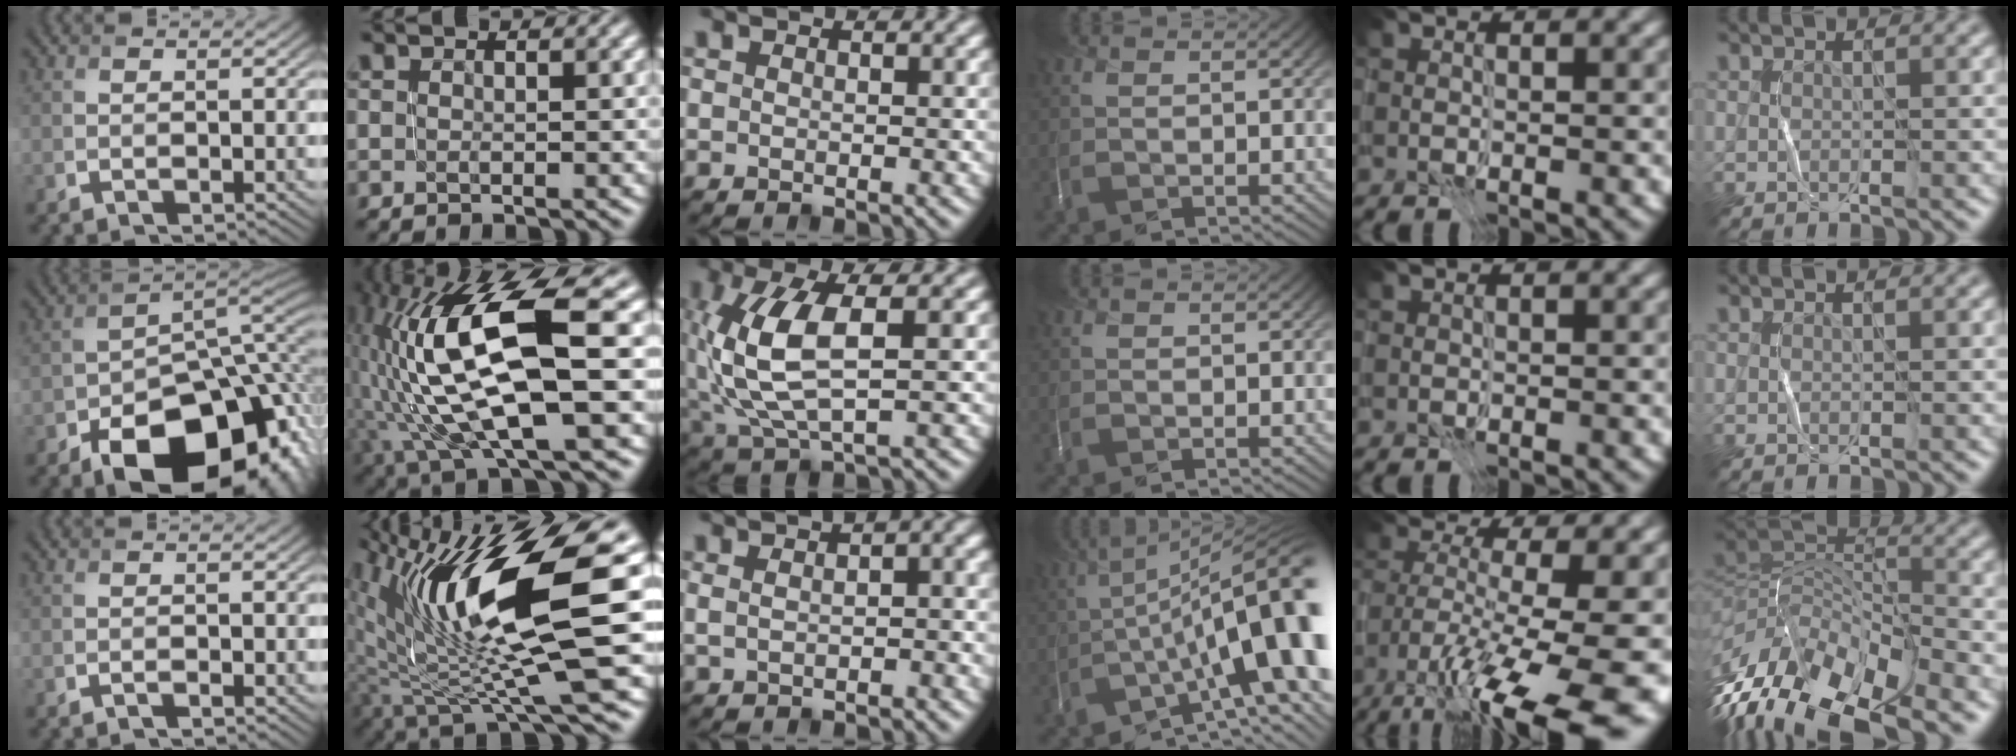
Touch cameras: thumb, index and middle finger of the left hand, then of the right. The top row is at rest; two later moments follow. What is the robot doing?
{"motion": "open", "object": "stapler"}